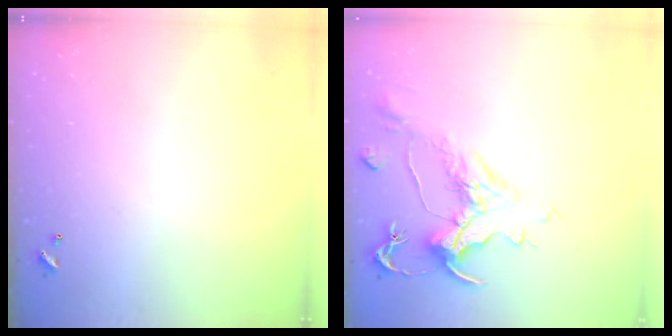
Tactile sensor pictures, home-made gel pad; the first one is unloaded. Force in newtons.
{"total": 1.5, "press": 0.5, "slide": 1.4}